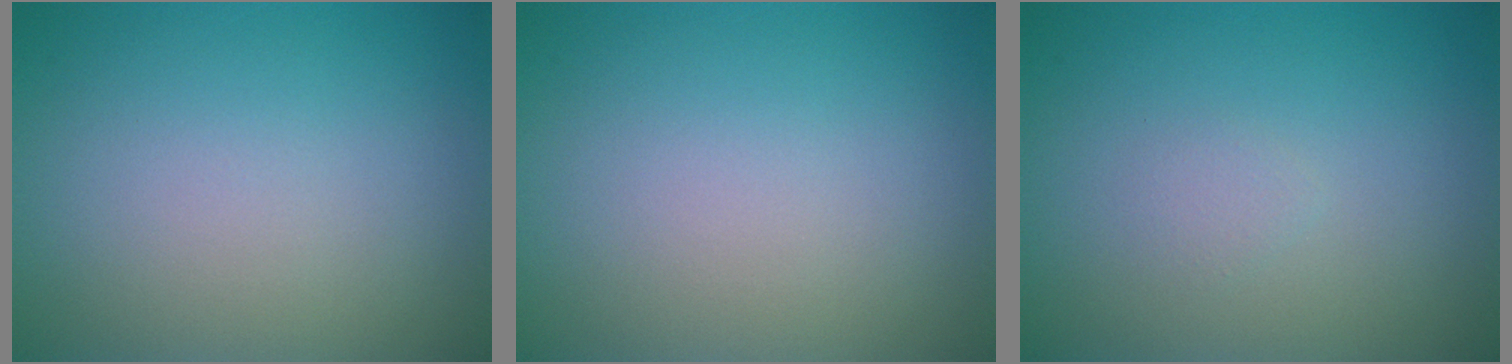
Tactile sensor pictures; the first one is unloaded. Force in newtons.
{"total": 0.0}
{"total": 0.7, "press": 0.7, "slide": 0.0}